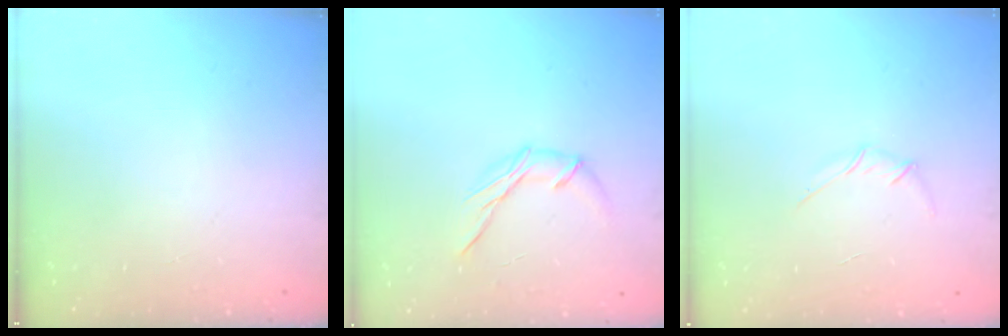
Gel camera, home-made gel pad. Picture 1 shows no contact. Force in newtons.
{"total": 6.7, "press": 6.7, "slide": 0.8}
{"total": 4.1, "press": 4.0, "slide": 1.0}